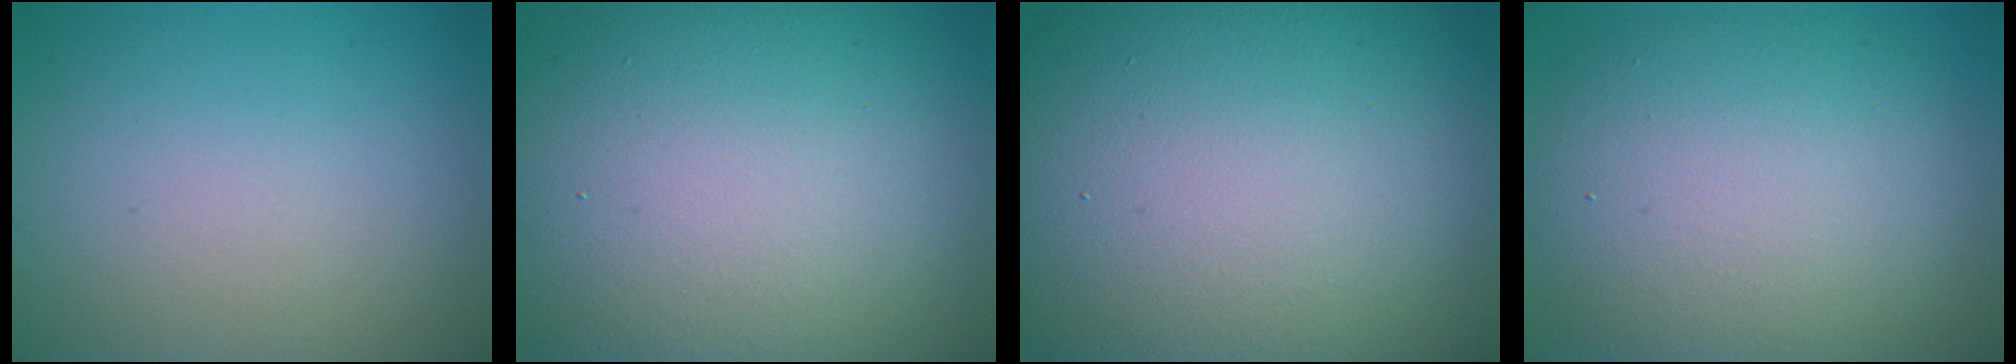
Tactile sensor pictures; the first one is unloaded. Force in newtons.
{"total": 18.5, "press": 18.4, "slide": 1.2}
{"total": 20.3, "press": 20.3, "slide": 1.1}
{"total": 10.4, "press": 10.4, "slide": 0.8}